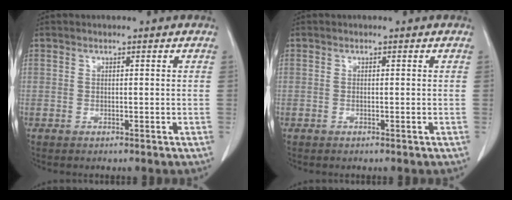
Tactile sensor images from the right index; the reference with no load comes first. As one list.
[{"total": 0.0}]